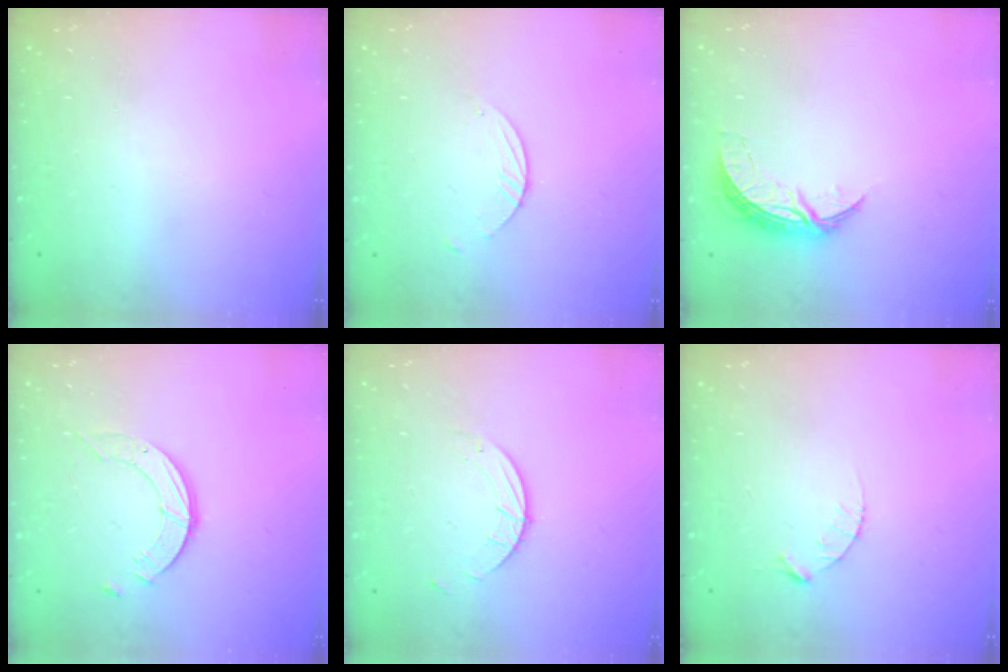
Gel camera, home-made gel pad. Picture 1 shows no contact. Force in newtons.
{"total": 1.8, "press": 1.8, "slide": 0.1}
{"total": 7.4, "press": 7.4, "slide": 0.5}
{"total": 3.7, "press": 3.6, "slide": 0.4}
{"total": 1.9, "press": 1.9, "slide": 0.1}
{"total": 3.1, "press": 3.1, "slide": 0.4}